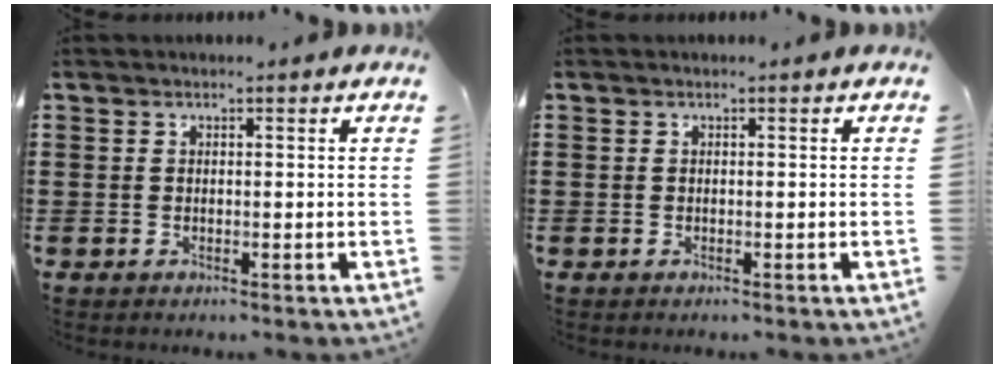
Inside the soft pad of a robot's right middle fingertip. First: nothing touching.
{"total": 0.0}